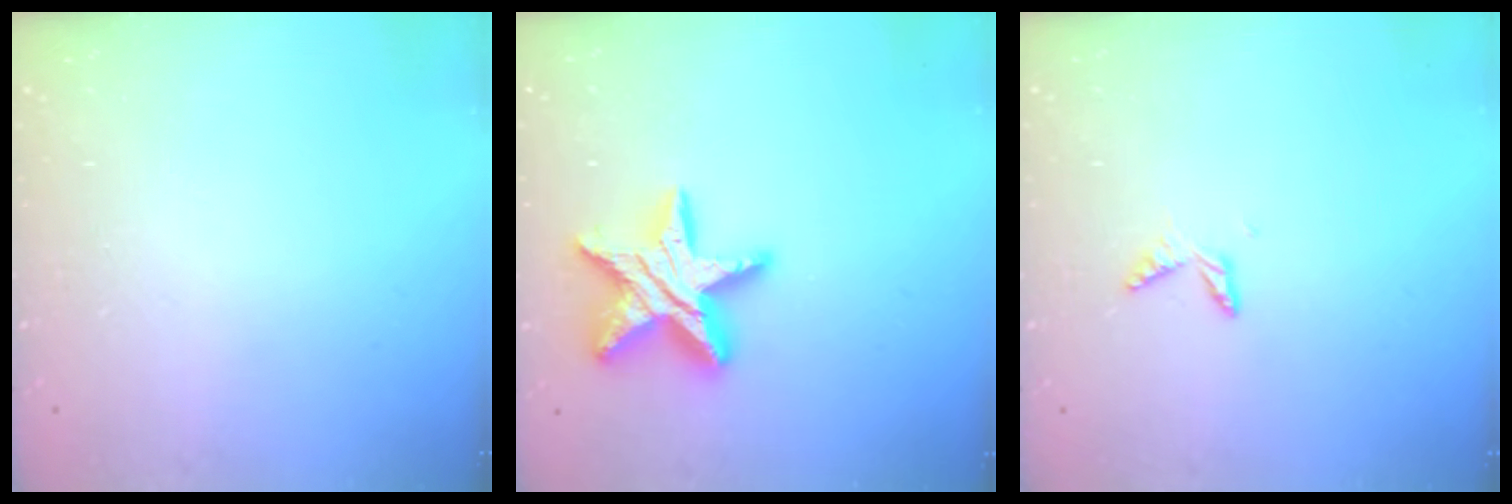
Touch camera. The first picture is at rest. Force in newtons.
{"total": 17.1, "press": 17.1, "slide": 1.7}
{"total": 4.6, "press": 4.6, "slide": 0.4}